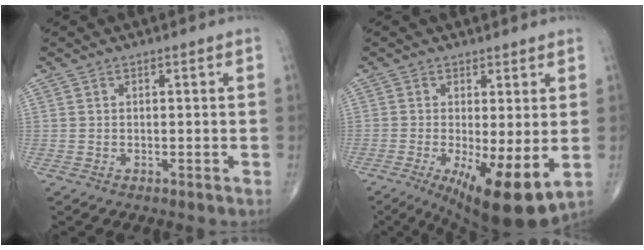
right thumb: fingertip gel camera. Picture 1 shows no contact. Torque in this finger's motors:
{"motor_torque": [0.11, 0.99, 0.24, -0.19, 0.13]}